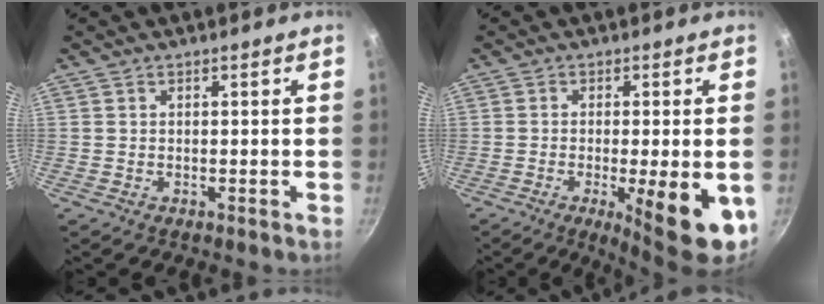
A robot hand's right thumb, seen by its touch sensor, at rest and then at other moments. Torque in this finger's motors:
{"motor_torque": [2.26, 2.31, 1.84, -0.34, 0.38]}